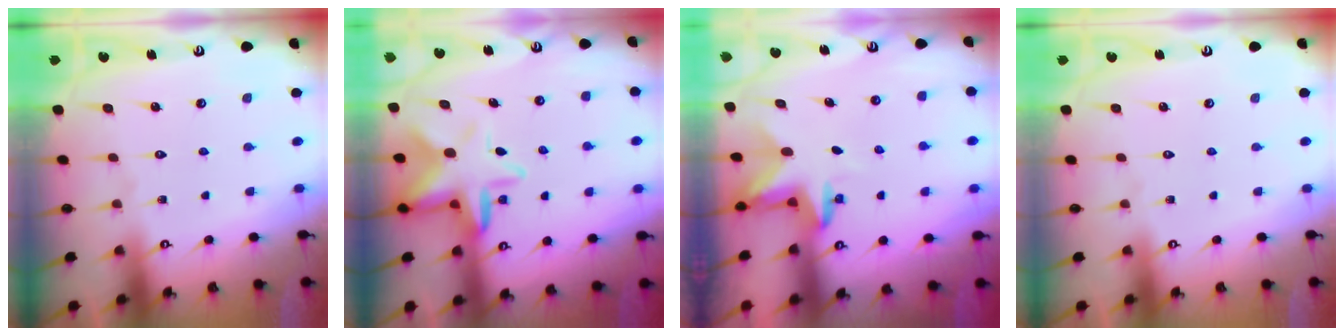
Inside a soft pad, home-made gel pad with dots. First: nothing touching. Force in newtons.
{"total": 7.6, "press": 7.3, "slide": 2.0}
{"total": 3.1, "press": 3.0, "slide": 0.7}
{"total": 0.0}